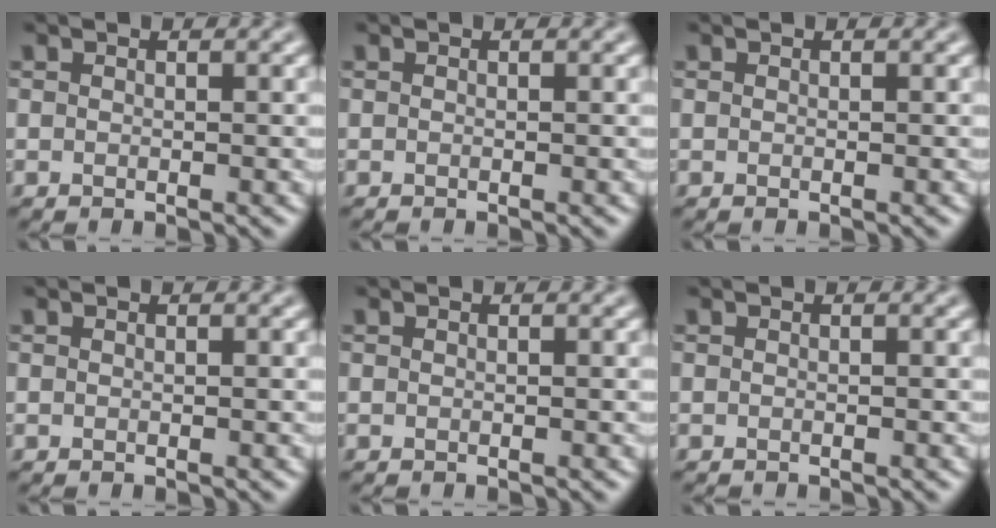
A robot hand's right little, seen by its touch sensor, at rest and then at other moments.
{"total": 0.0}
{"total": 0.0}
{"total": 0.0}
{"total": 0.0}
{"total": 0.6, "force": [-0.6, 0.0, 0.0], "torque": [0.003, -0.004, -0.011]}